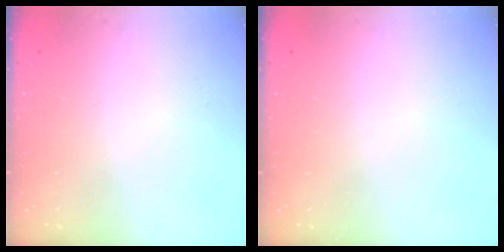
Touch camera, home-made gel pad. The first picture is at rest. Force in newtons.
{"total": 0.0}